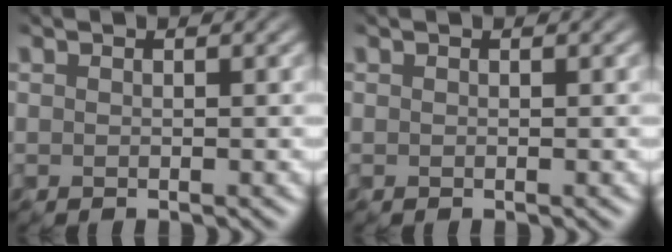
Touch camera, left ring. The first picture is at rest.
{"total": 0.0}